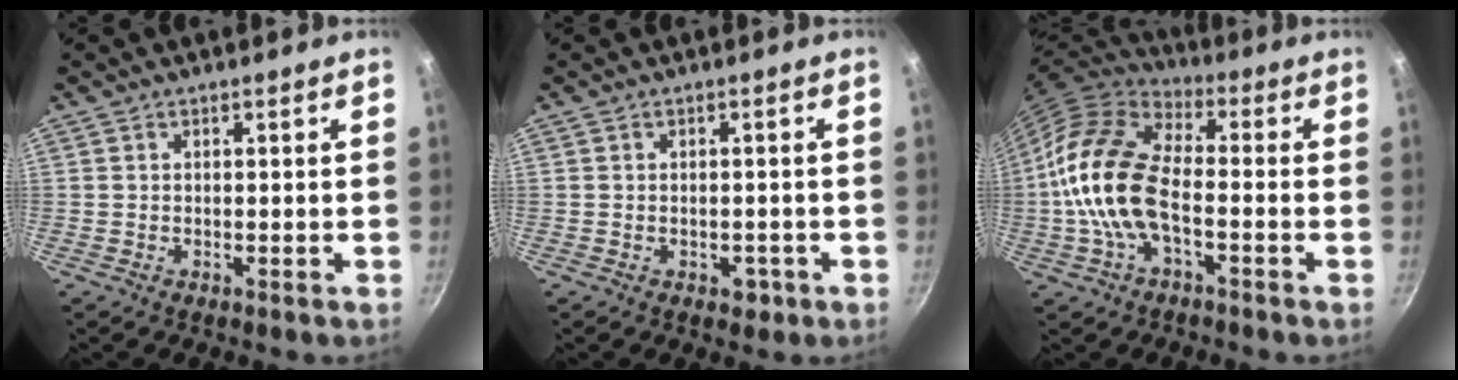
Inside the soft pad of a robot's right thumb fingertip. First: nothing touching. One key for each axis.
{"total": 2.5, "fx": -1.1, "fy": 1.7, "fz": 1.5, "tx": -0.011, "ty": 0.008, "tz": -0.008}
{"total": 16.2, "fx": -2.9, "fy": 8.5, "fz": 13.5, "tx": -0.248, "ty": 0.035, "tz": -0.073}